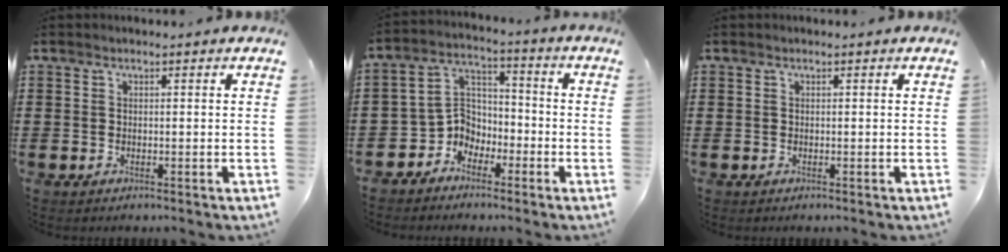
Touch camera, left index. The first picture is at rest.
{"total": 5.7, "force": [-3.8, 4.2, 0.7], "torque": [-0.034, 0.006, -0.082]}
{"total": 0.0}